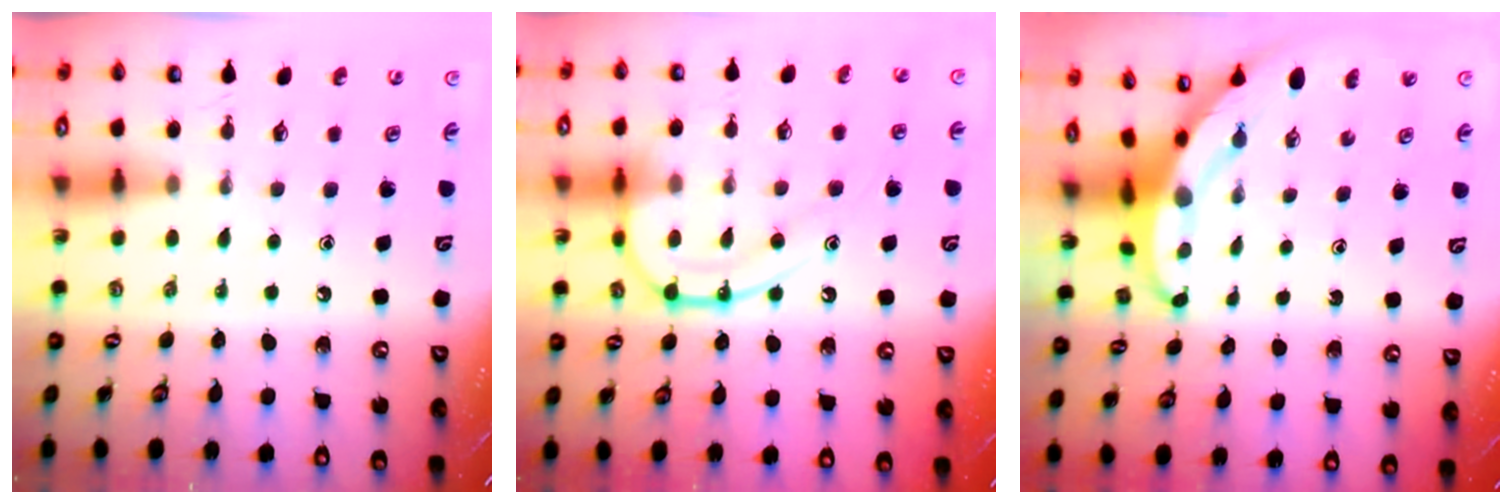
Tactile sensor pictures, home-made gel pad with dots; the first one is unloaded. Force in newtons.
{"total": 14.3, "press": 14.2, "slide": 1.4}
{"total": 5.4, "press": 5.4, "slide": 0.5}